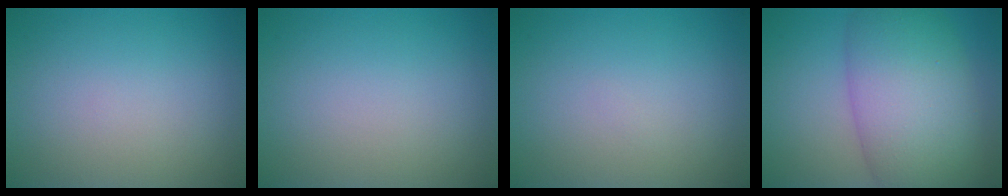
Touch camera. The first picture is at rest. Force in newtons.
{"total": 0.0}
{"total": 0.0}
{"total": 10.3, "press": 10.3, "slide": 0.3}